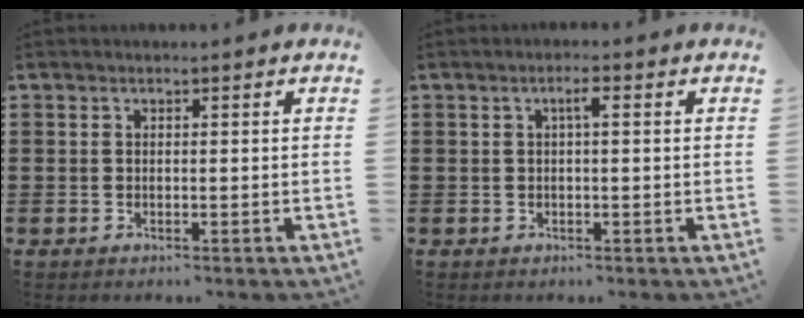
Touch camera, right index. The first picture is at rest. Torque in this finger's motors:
{"motor_torque": [0.43, -0.29, 0.22, 0.06]}